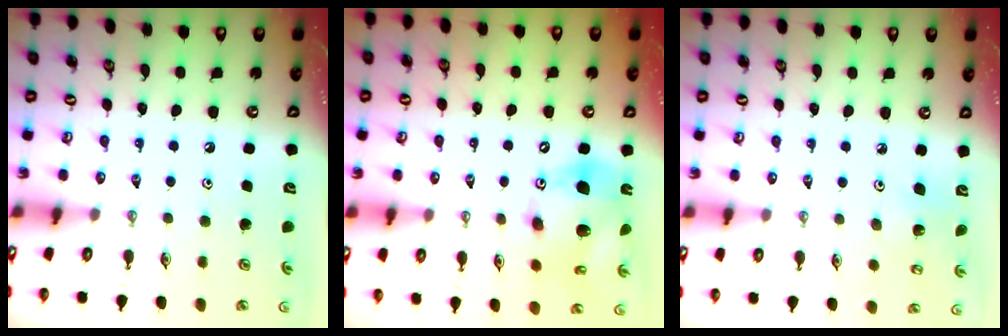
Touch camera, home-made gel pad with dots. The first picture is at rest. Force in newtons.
{"total": 16.0, "press": 15.7, "slide": 2.9}
{"total": 4.8, "press": 4.8, "slide": 0.4}